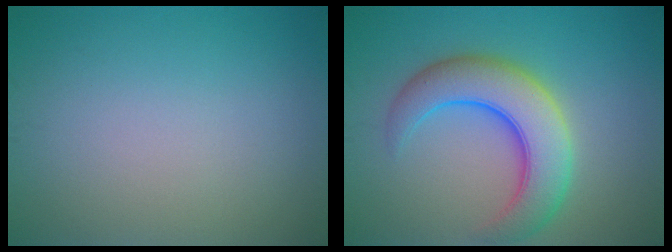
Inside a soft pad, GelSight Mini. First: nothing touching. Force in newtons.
{"total": 7.5, "press": 7.5, "slide": 0.3}